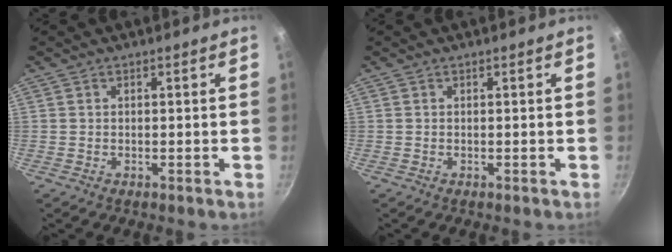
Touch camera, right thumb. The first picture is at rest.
{"total": 0.0}